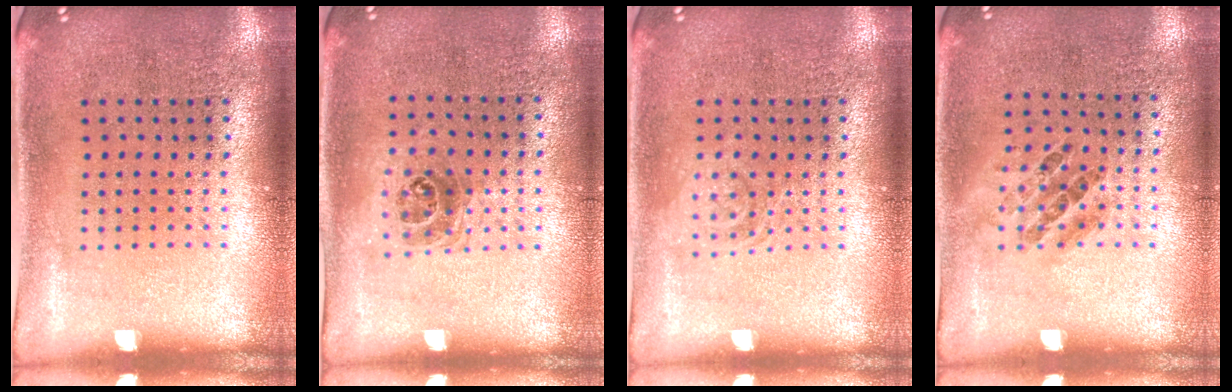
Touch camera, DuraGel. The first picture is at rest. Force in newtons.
{"total": 1.0, "press": 1.0, "slide": 0.4}
{"total": 1.5, "press": 1.5, "slide": 0.3}
{"total": 0.9, "press": 0.6, "slide": 0.6}